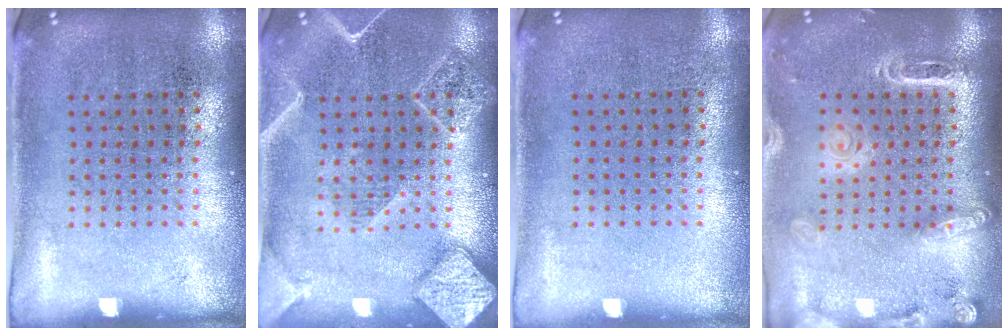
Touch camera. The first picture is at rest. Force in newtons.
{"total": 2.1, "press": 2.1, "slide": 0.2}
{"total": 0.0}
{"total": 2.0, "press": 1.8, "slide": 0.8}